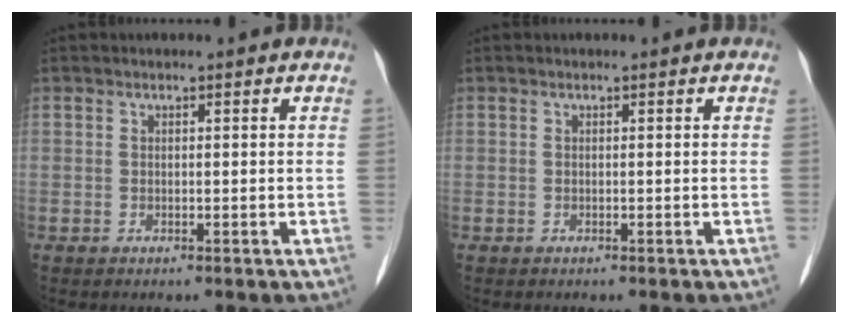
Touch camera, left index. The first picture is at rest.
{"total": 0.0}